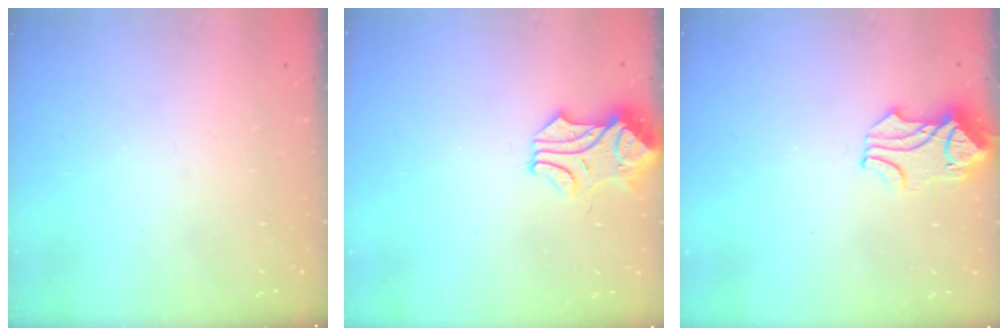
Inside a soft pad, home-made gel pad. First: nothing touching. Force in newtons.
{"total": 0.6, "press": 0.6, "slide": 0.2}
{"total": 2.1, "press": 2.0, "slide": 0.6}